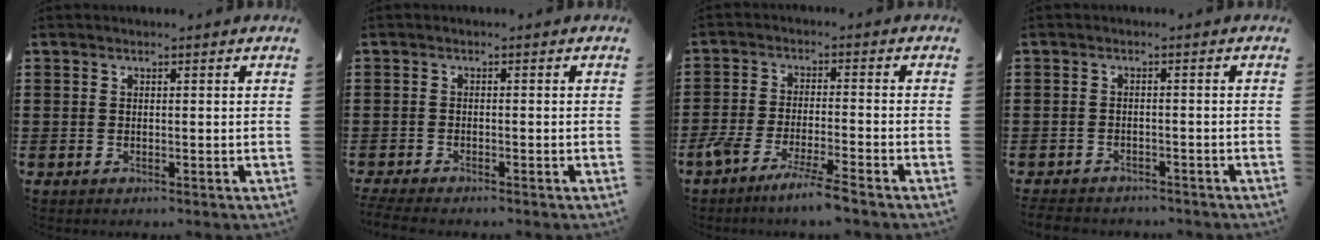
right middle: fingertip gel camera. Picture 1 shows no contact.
{"total": 1.5, "force": [-1.4, 0.1, 0.4], "torque": [-0.016, -0.003, -0.030]}
{"total": 5.7, "force": [-4.8, -0.2, 3.0], "torque": [-0.067, -0.017, -0.092]}
{"total": 2.1, "force": [-2.0, 0.4, 0.0], "torque": [-0.006, -0.002, -0.045]}